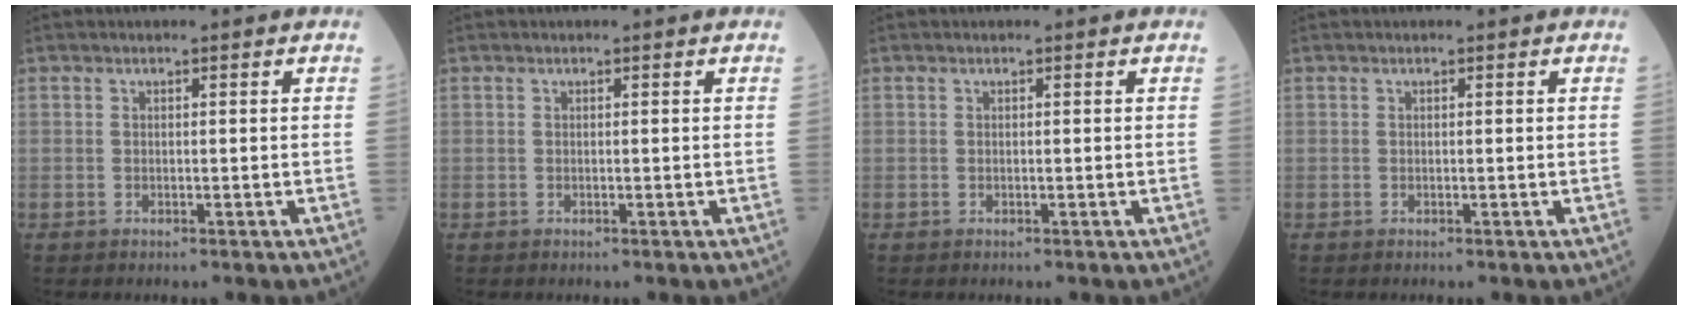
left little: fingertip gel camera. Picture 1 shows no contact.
{"total": 0.0}
{"total": 0.0}
{"total": 0.0}